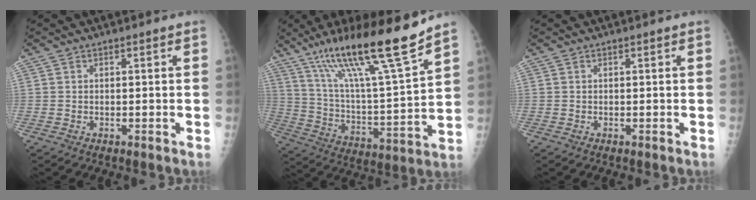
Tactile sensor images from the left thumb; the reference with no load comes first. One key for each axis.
{"total": 21.7, "fx": 15.2, "fy": 1.5, "fz": 15.5, "tx": -0.244, "ty": -0.068, "tz": 0.267}
{"total": 0.0}